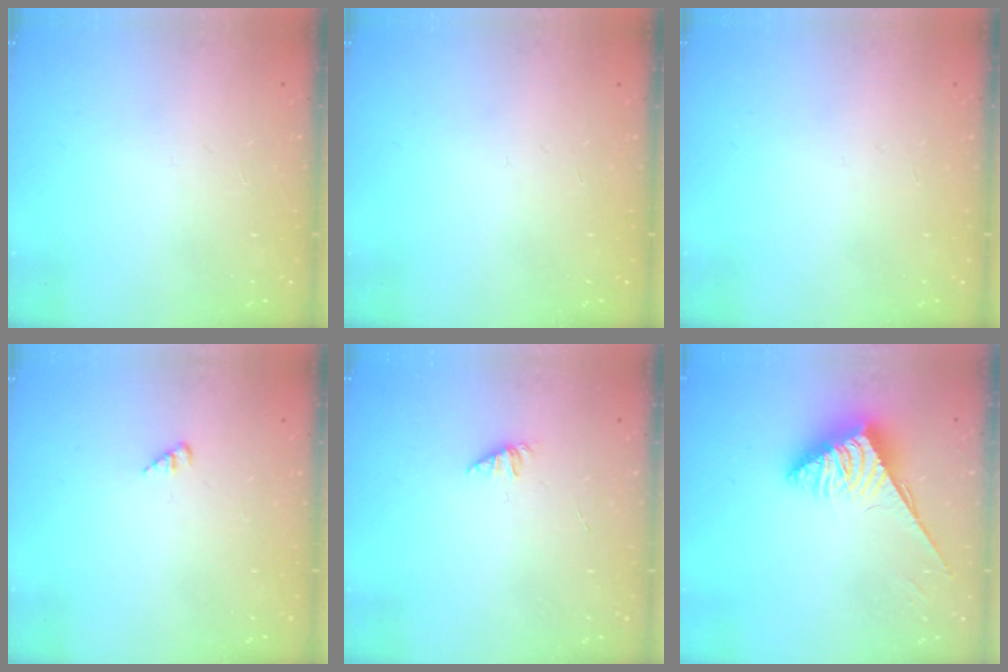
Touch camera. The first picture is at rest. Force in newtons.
{"total": 0.0}
{"total": 0.0}
{"total": 2.1, "press": 2.1, "slide": 0.3}
{"total": 1.8, "press": 1.7, "slide": 0.4}
{"total": 3.8, "press": 3.8, "slide": 0.6}